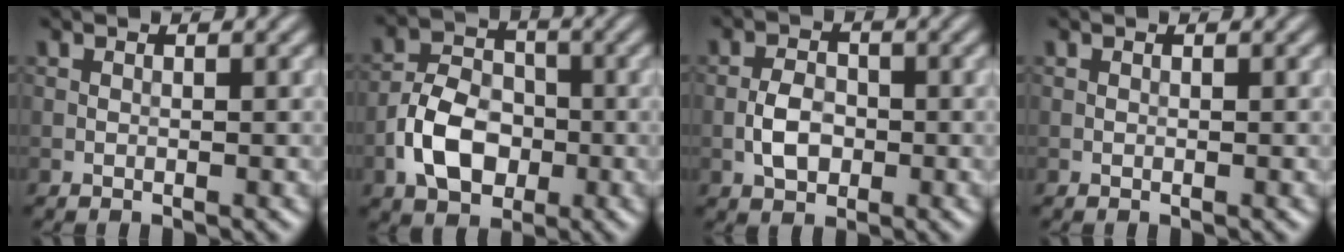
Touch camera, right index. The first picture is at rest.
{"total": 5.9, "force": [-2.1, 4.0, 3.8], "torque": [-0.065, 0.004, -0.043]}
{"total": 3.1, "force": [-0.8, 2.1, 2.1], "torque": [-0.035, 0.004, -0.019]}
{"total": 0.0}